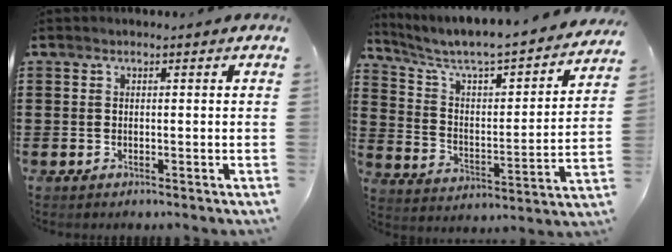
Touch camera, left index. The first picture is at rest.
{"total": 4.9, "force": [4.2, 0.5, 2.3], "torque": [-0.070, -0.047, 0.062]}